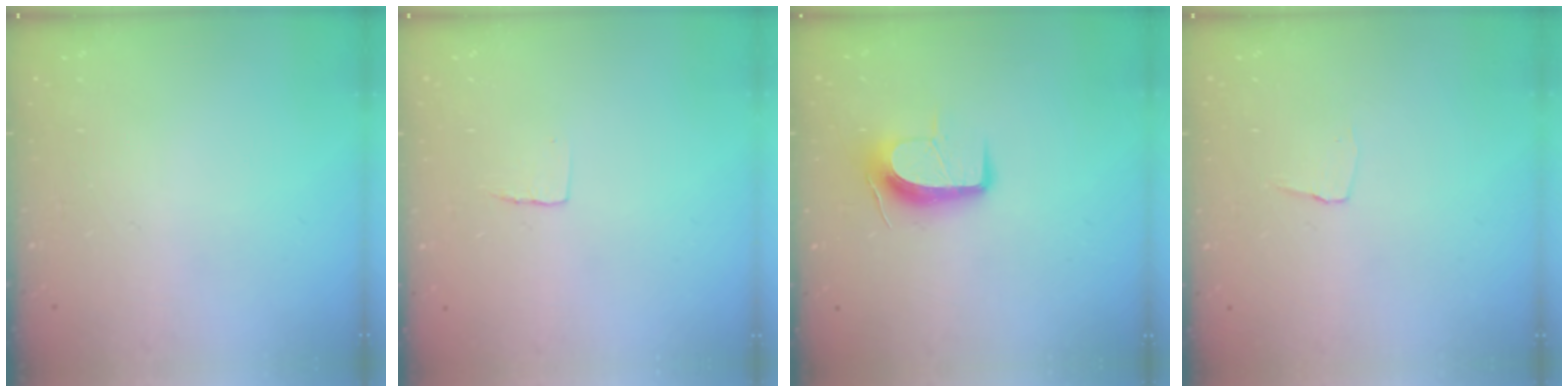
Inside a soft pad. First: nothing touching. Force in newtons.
{"total": 4.0, "press": 4.0, "slide": 0.2}
{"total": 10.5, "press": 10.5, "slide": 0.9}
{"total": 3.5, "press": 3.4, "slide": 0.2}